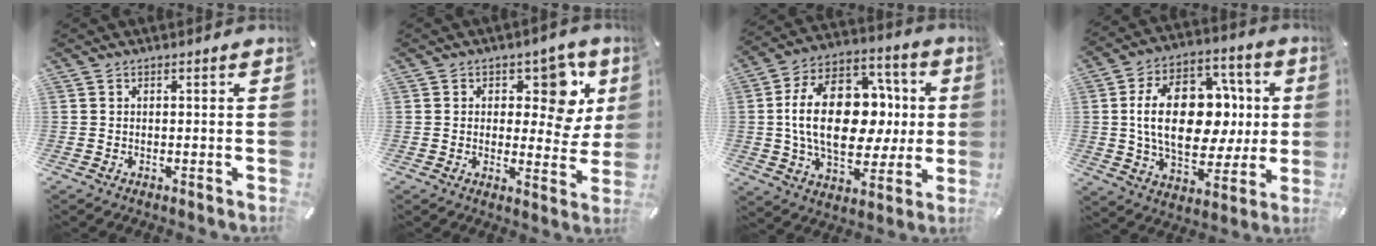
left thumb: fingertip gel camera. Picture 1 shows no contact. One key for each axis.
{"total": 11.2, "fx": 4.5, "fy": 6.6, "fz": 7.8, "tx": -0.091, "ty": -0.023, "tz": 0.073}
{"total": 22.8, "fx": 0.8, "fy": 15.4, "fz": 16.8, "tx": -0.316, "ty": 0.008, "tz": 0.015}
{"total": 21.3, "fx": 1.4, "fy": 14.5, "fz": 15.6, "tx": -0.281, "ty": 0.007, "tz": 0.023}